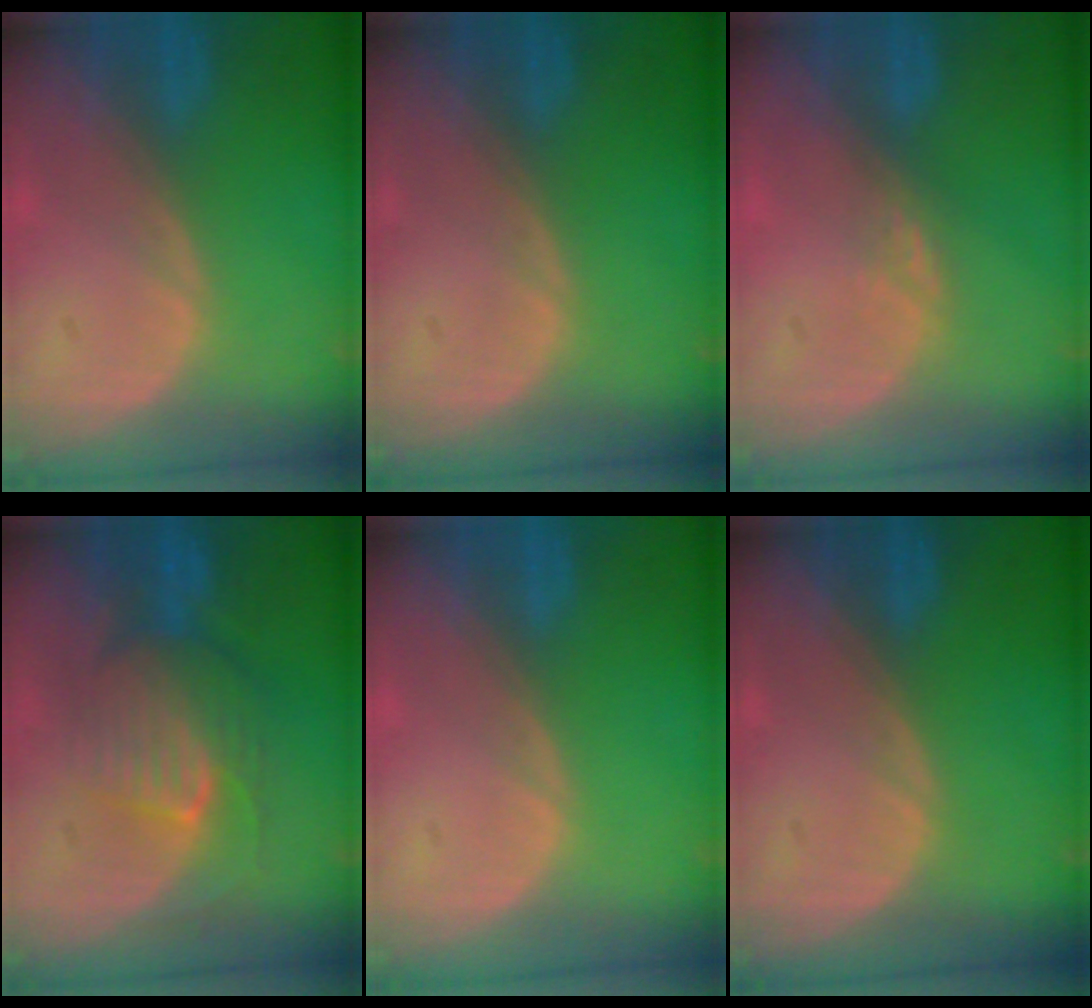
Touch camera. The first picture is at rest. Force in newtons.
{"total": 0.0}
{"total": 2.0, "press": 1.5, "slide": 1.3}
{"total": 8.0, "press": 8.0, "slide": 0.7}
{"total": 0.0}
{"total": 0.0}